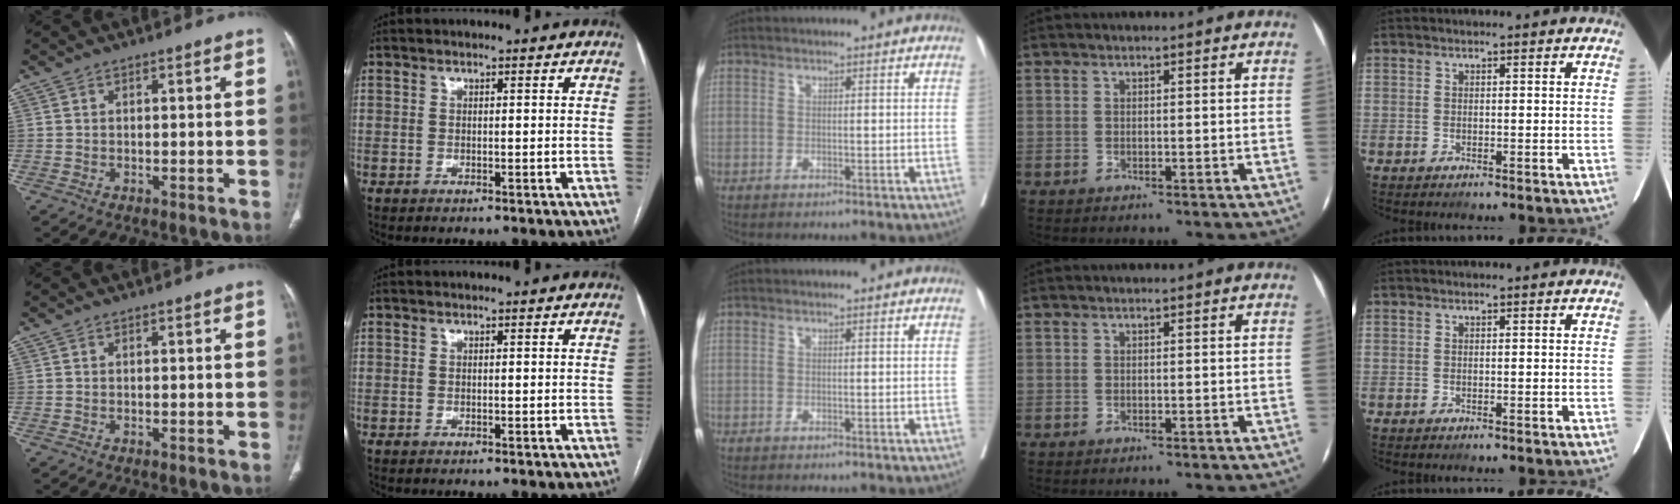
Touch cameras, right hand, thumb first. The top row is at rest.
{}